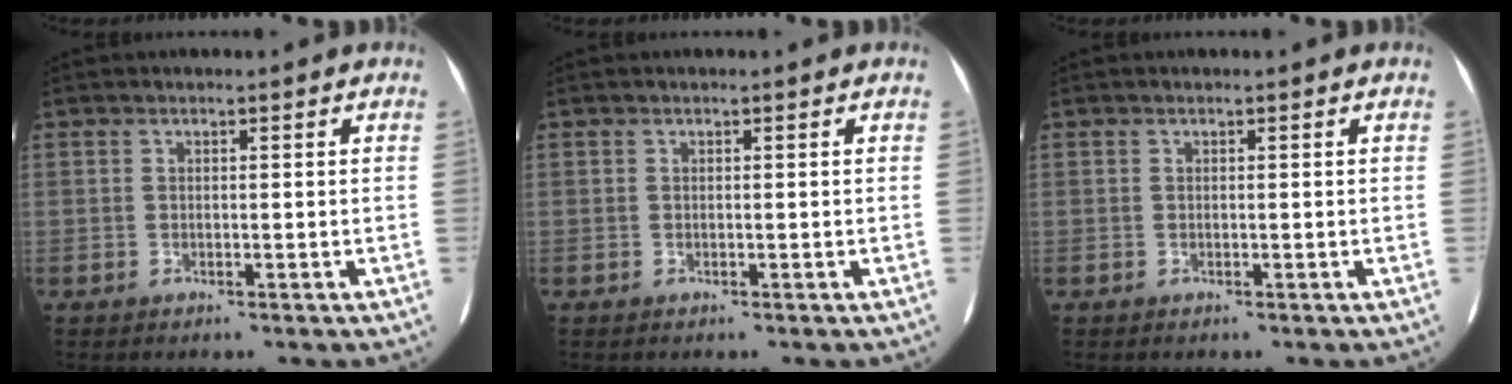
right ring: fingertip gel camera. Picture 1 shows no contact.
{"total": 0.0}
{"total": 0.0}